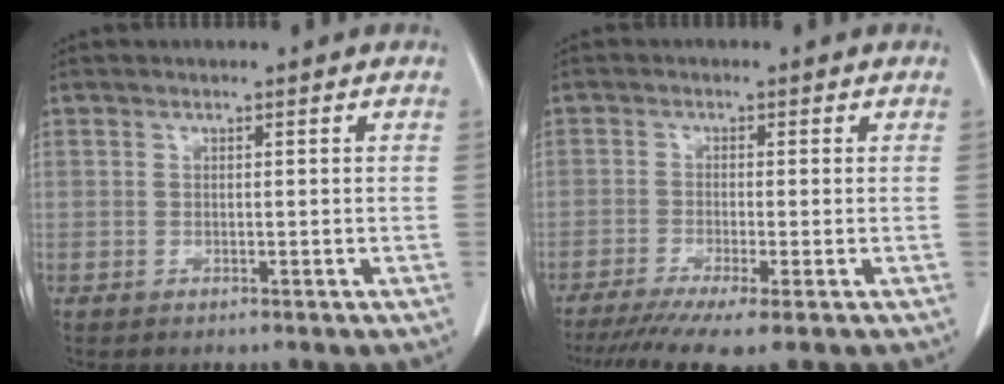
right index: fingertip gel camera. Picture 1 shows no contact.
{"total": 7.6, "force": [-5.3, 0.3, 5.4], "torque": [-0.088, -0.015, -0.088]}